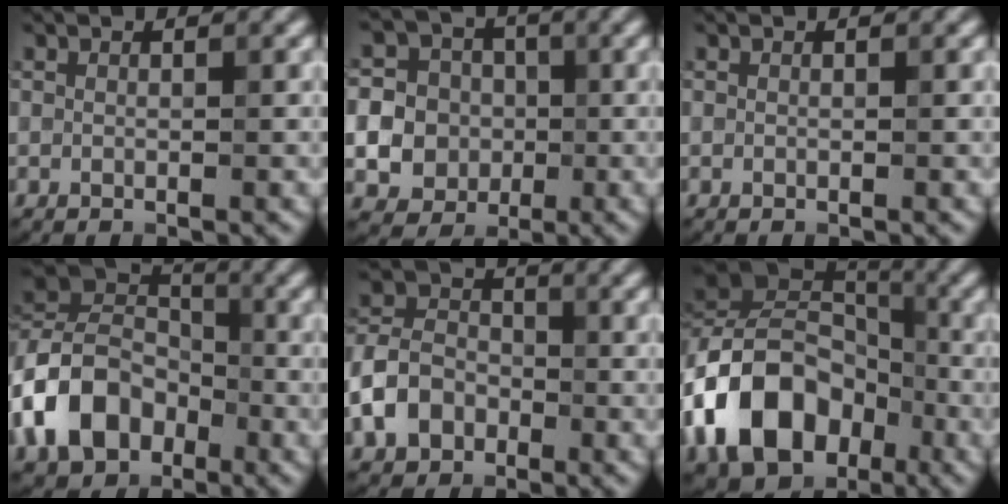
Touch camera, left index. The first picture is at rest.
{"total": 14.6, "force": [-2.6, 13.8, 4.2], "torque": [-0.138, -0.007, -0.063]}
{"total": 0.0}
{"total": 9.0, "force": [-3.4, 6.6, 5.1], "torque": [-0.096, 0.013, -0.079]}
{"total": 5.4, "force": [-2.4, 4.0, 2.6], "torque": [-0.057, 0.013, -0.059]}
{"total": 12.9, "force": [-4.5, 9.3, 7.7], "torque": [-0.160, -0.001, -0.085]}